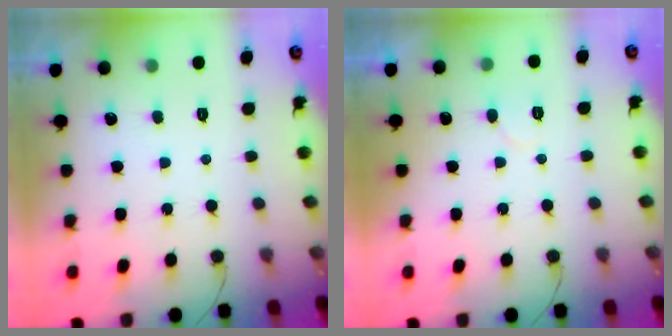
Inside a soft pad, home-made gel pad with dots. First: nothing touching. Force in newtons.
{"total": 4.6, "press": 4.6, "slide": 0.5}